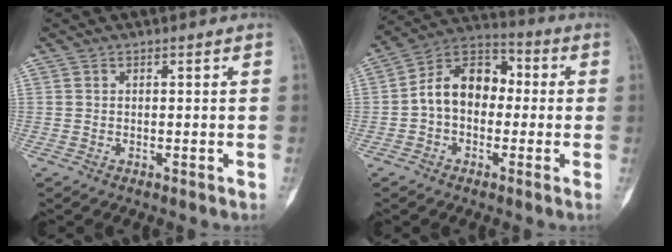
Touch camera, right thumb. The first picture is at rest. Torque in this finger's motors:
{"motor_torque": [0.68, 0.67, 0.64, -0.53, 0.09]}